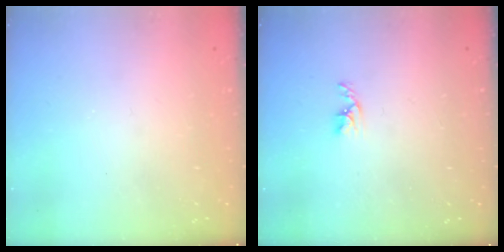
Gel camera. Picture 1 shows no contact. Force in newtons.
{"total": 3.3, "press": 3.3, "slide": 0.5}